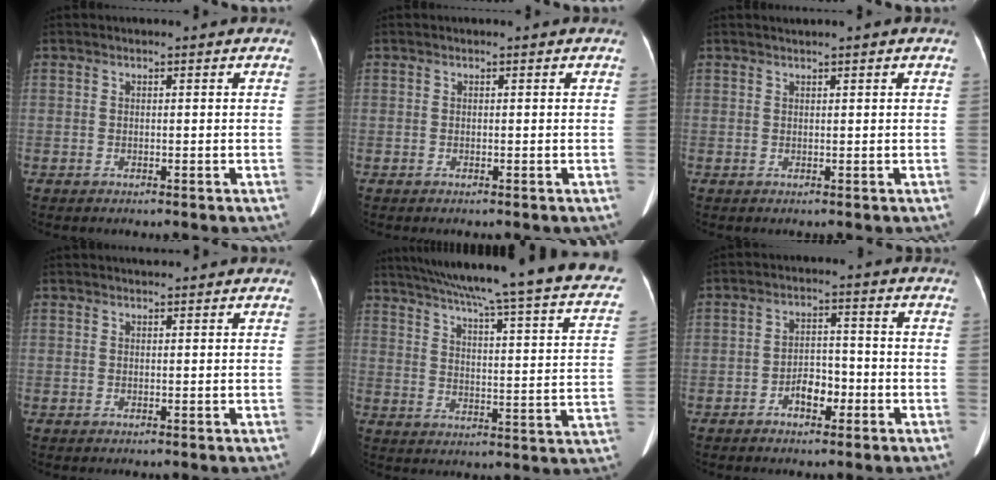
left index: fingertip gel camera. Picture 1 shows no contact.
{"total": 0.0}
{"total": 1.0, "force": [0.8, -0.2, 0.6], "torque": [-0.014, 0.011, 0.019]}
{"total": 0.9, "force": [0.9, 0.1, 0.2], "torque": [-0.009, 0.007, 0.016]}
{"total": 30.7, "force": [25.0, 2.4, 17.6], "torque": [-0.227, -0.043, 0.305]}
{"total": 4.2, "force": [-2.2, 2.1, 2.8], "torque": [-0.049, 0.010, -0.039]}